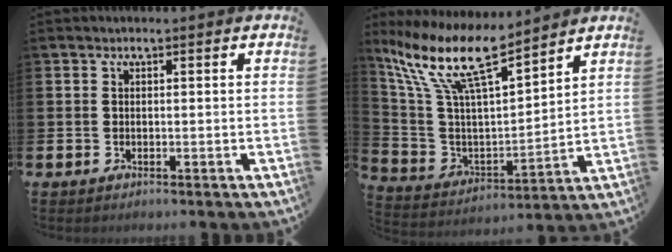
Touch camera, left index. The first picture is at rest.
{"total": 12.6, "force": [10.0, 2.8, 7.1], "torque": [-0.176, -0.057, 0.174]}